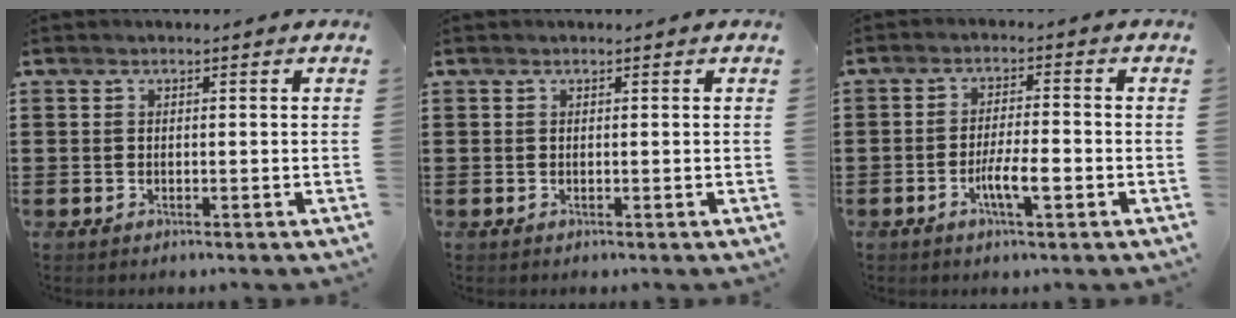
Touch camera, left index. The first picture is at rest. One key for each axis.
{"total": 0.0}
{"total": 5.0, "fx": -1.9, "fy": 1.0, "fz": 4.5, "tx": -0.086, "ty": 0.000, "tz": -0.038}